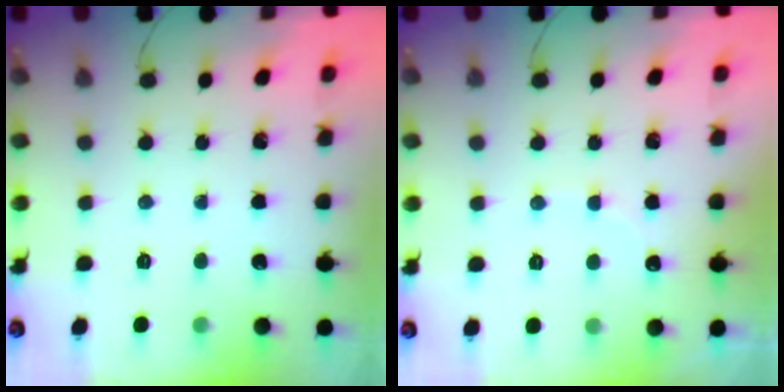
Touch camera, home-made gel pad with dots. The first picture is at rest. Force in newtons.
{"total": 6.0, "press": 5.9, "slide": 1.1}